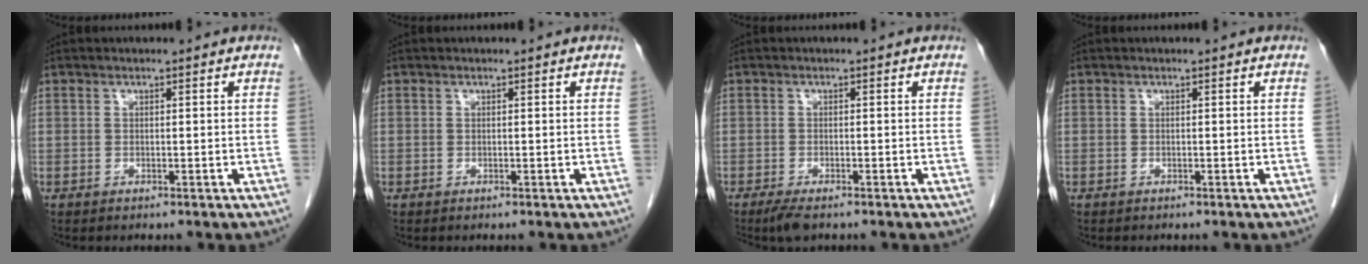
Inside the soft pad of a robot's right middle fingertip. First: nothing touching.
{"total": 0.0}
{"total": 2.9, "force": [-2.1, 0.7, 1.8], "torque": [-0.037, -0.007, -0.035]}
{"total": 0.0}